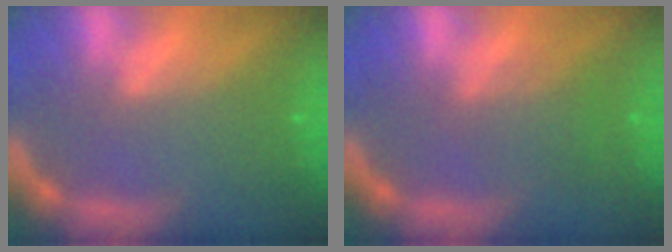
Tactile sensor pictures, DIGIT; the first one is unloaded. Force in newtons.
{"total": 2.5}